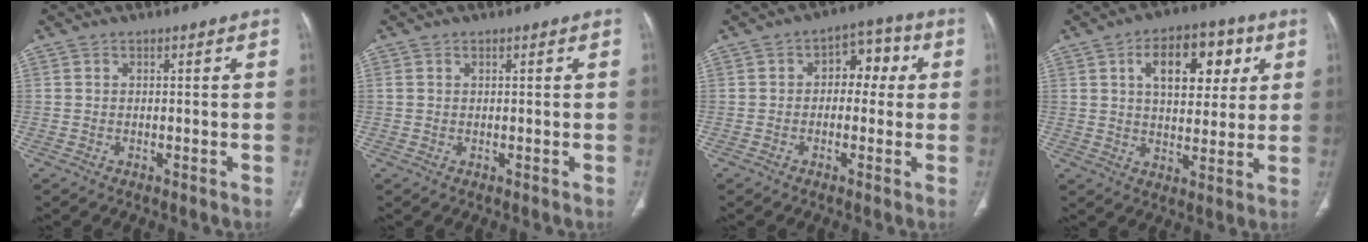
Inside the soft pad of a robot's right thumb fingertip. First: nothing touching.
{"total": 0.8, "force": [0.4, 0.5, 0.4], "torque": [-0.008, 0.004, 0.009]}
{"total": 6.9, "force": [0.8, 4.7, 5.0], "torque": [-0.027, 0.024, 0.002]}
{"total": 13.8, "force": [4.9, 7.7, 10.4], "torque": [-0.116, -0.003, 0.075]}